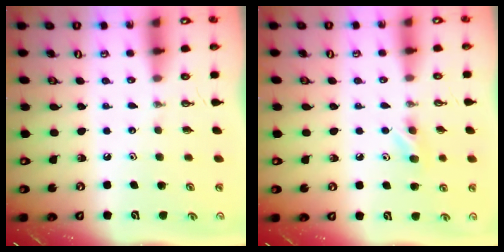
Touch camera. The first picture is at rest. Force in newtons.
{"total": 5.4, "press": 5.4, "slide": 0.5}